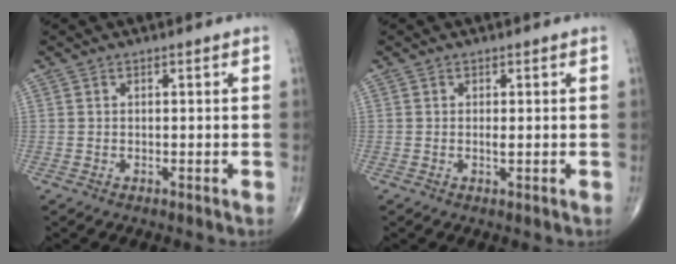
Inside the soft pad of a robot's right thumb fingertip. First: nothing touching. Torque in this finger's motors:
{"motor_torque": [0.37, 0.12, 0.24, -0.16, 0.01]}